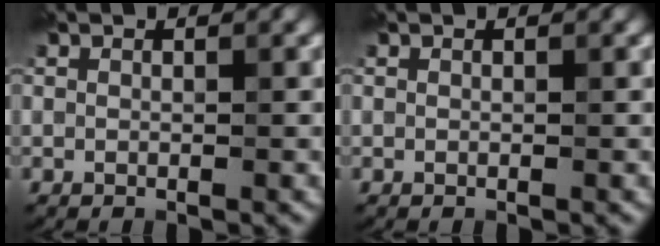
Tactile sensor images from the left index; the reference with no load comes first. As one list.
[{"total": 0.0}]